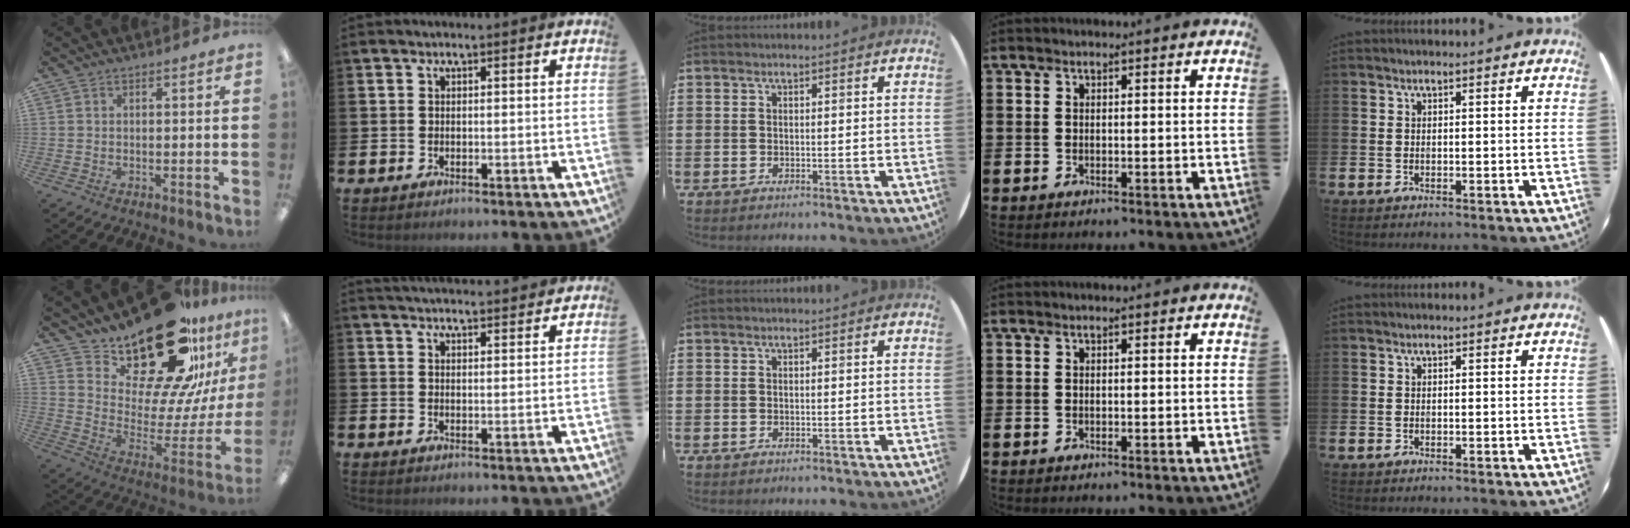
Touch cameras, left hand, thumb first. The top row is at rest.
{"thumb": {"total": 27.2, "force": [20.5, 10.0, 14.8], "torque": [-0.224, -0.145, 0.354]}, "index": {"total": 3.4, "force": [3.4, 0.0, 0.2], "torque": [-0.010, -0.018, 0.062]}}